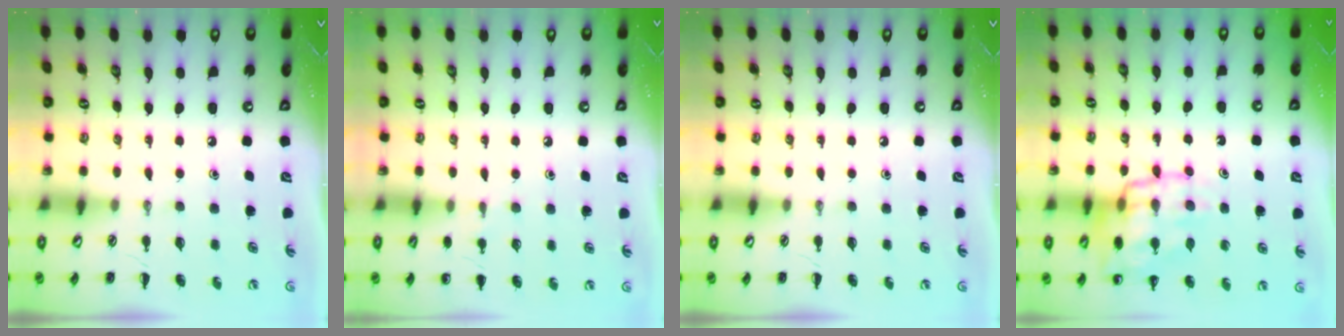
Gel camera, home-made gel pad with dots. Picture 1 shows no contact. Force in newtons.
{"total": 5.5, "press": 5.2, "slide": 1.8}
{"total": 0.0}
{"total": 15.6, "press": 15.5, "slide": 2.2}